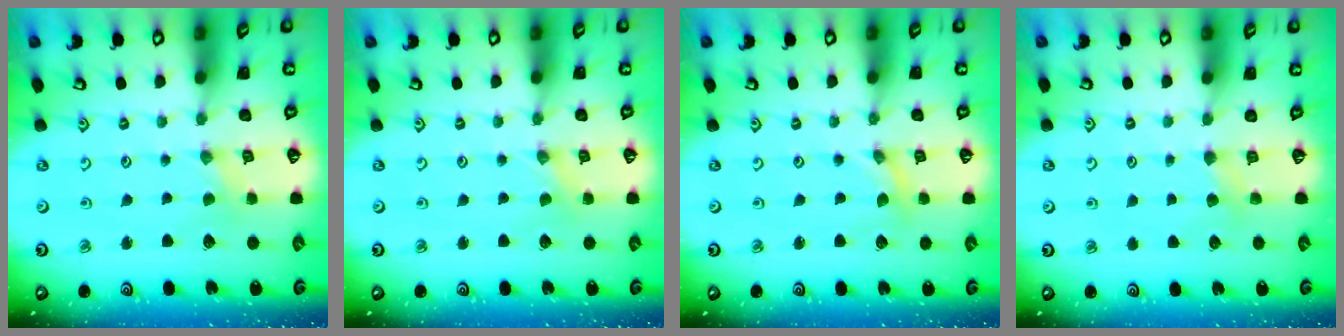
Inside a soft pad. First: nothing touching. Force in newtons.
{"total": 0.0}
{"total": 0.0}
{"total": 3.3, "press": 3.2, "slide": 0.5}